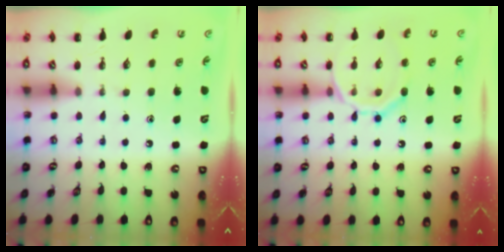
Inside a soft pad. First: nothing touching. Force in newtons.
{"total": 12.9, "press": 12.9, "slide": 1.3}